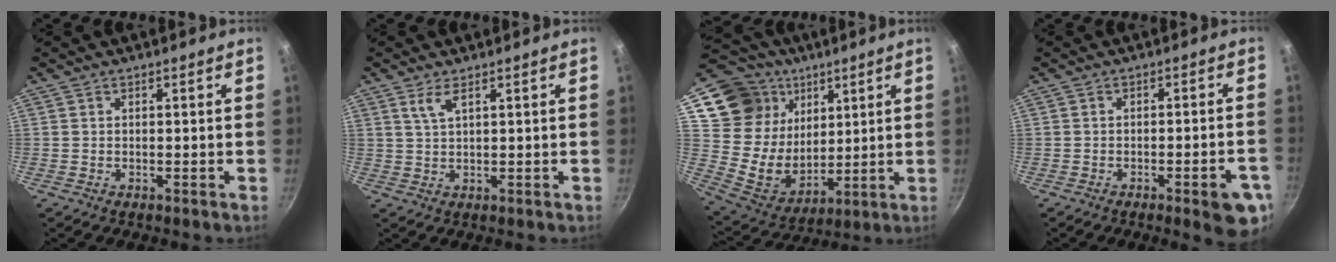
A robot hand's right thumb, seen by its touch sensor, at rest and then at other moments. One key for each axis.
{"total": 2.9, "fx": 1.7, "fy": 0.9, "fz": 2.2, "tx": -0.045, "ty": -0.009, "tz": 0.037}
{"total": 19.5, "fx": 9.1, "fy": 15.9, "fz": 6.7, "tx": -0.081, "ty": -0.042, "tz": 0.175}
{"total": 8.5, "fx": -3.8, "fy": 1.8, "fz": 7.3, "tx": -0.072, "ty": 0.014, "tz": -0.043}